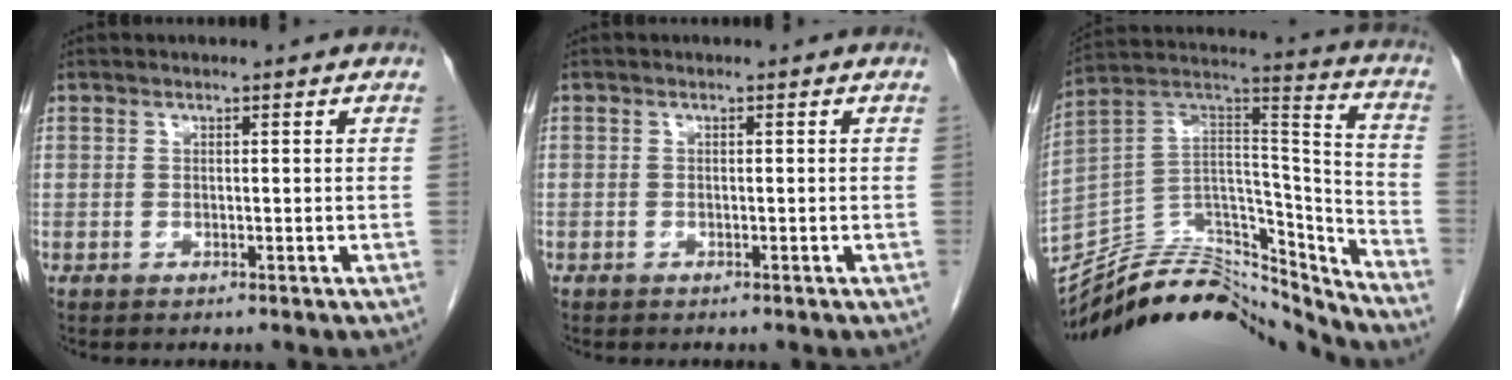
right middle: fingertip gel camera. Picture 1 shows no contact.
{"total": 0.6, "force": [-0.4, 0.4, 0.0], "torque": [-0.010, 0.001, -0.008]}
{"total": 25.9, "force": [-24.4, 5.5, 6.9], "torque": [-0.126, 0.038, -0.385]}